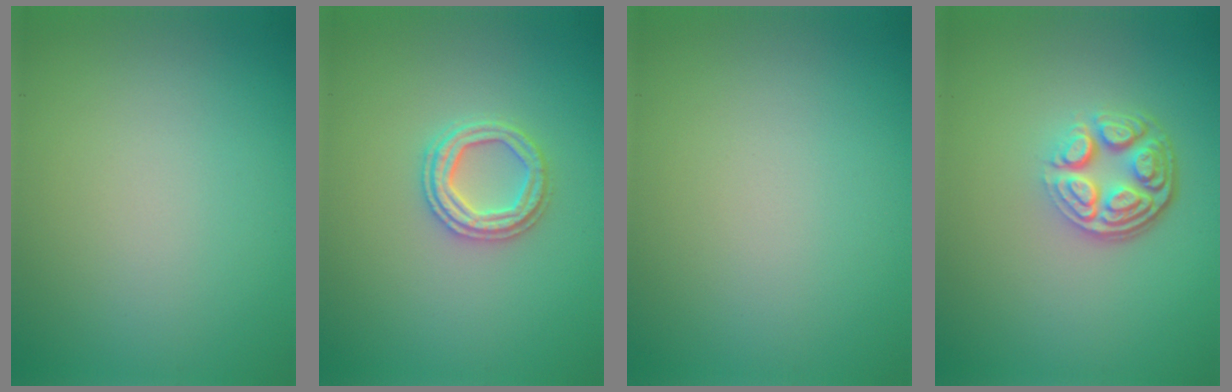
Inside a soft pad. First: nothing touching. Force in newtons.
{"total": 2.6, "press": 2.6, "slide": 0.5}
{"total": 0.0}
{"total": 4.9, "press": 3.4, "slide": 3.5}